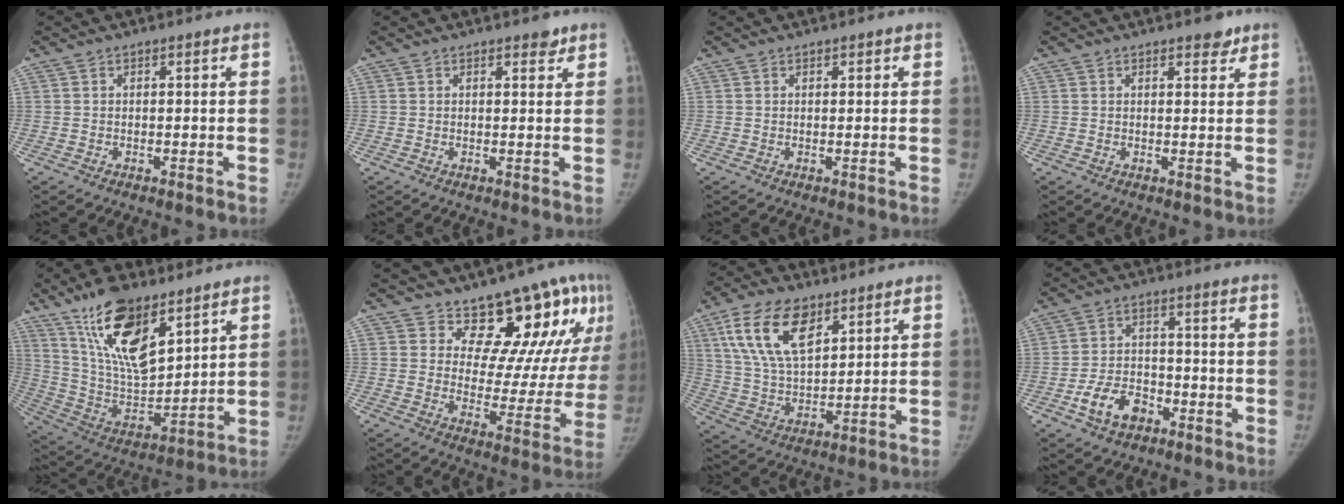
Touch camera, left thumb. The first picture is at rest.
{"total": 1.7, "force": [1.2, 0.8, 0.7], "torque": [0.005, -0.007, 0.014]}
{"total": 0.7, "force": [0.5, 0.4, 0.3], "torque": [0.001, -0.002, 0.005]}
{"total": 2.5, "force": [1.9, 1.1, 1.2], "torque": [0.000, -0.010, 0.023]}
{"total": 18.2, "force": [11.4, 7.3, 12.2], "torque": [-0.187, -0.059, 0.224]}
{"total": 18.2, "force": [12.4, 7.4, 11.1], "torque": [-0.094, -0.089, 0.165]}
{"total": 15.1, "force": [7.7, 7.9, 10.4], "torque": [-0.170, -0.025, 0.151]}
{"total": 8.2, "force": [-4.1, 5.5, 4.5], "torque": [-0.064, 0.027, -0.070]}